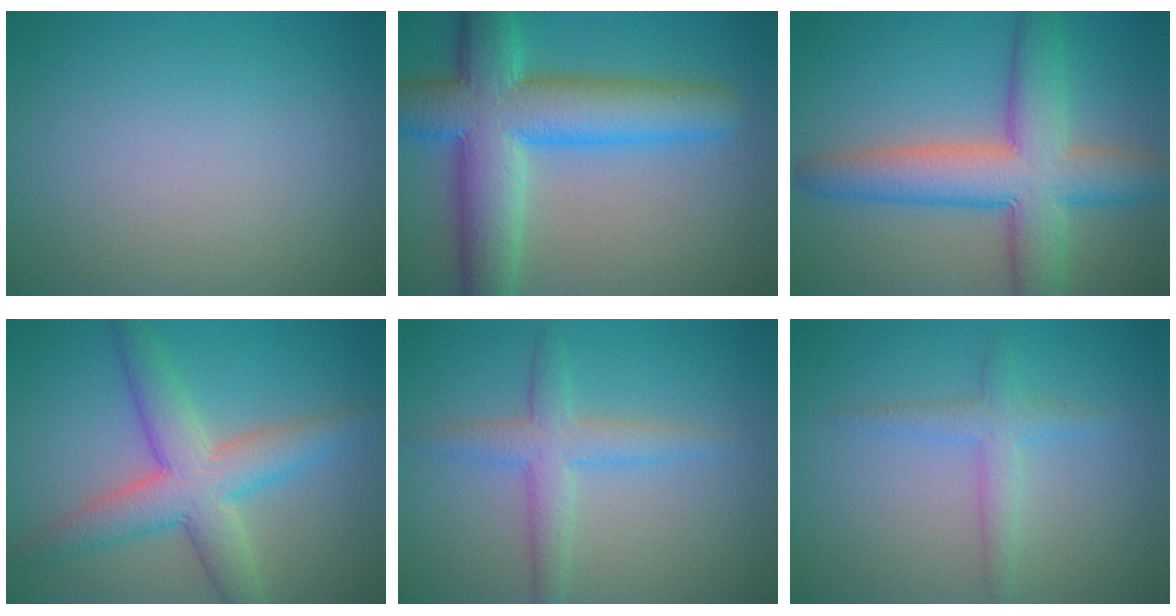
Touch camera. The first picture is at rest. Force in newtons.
{"total": 10.4, "press": 10.4, "slide": 0.4}
{"total": 8.8, "press": 8.8, "slide": 0.3}
{"total": 6.3, "press": 6.3, "slide": 0.3}
{"total": 3.3, "press": 3.3, "slide": 0.1}
{"total": 2.2, "press": 2.2, "slide": 0.0}